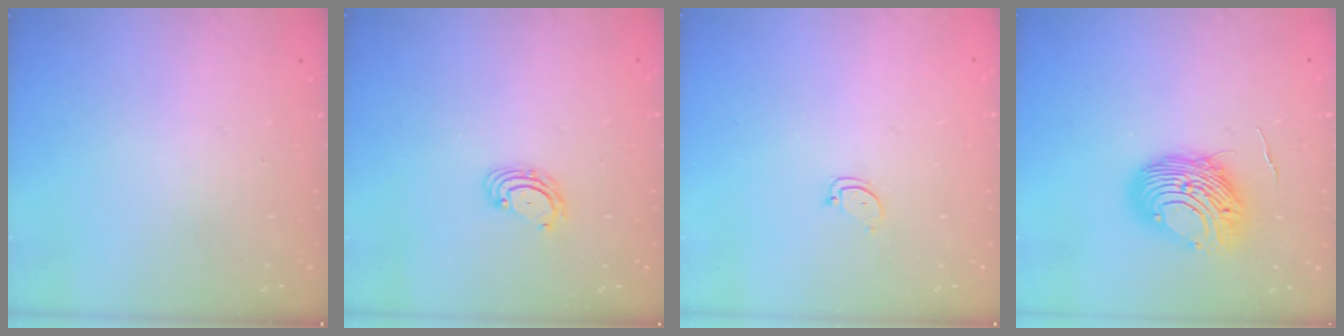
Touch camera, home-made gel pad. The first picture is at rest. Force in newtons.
{"total": 2.8, "press": 2.8, "slide": 0.3}
{"total": 2.9, "press": 2.9, "slide": 0.2}
{"total": 9.7, "press": 9.7, "slide": 0.8}